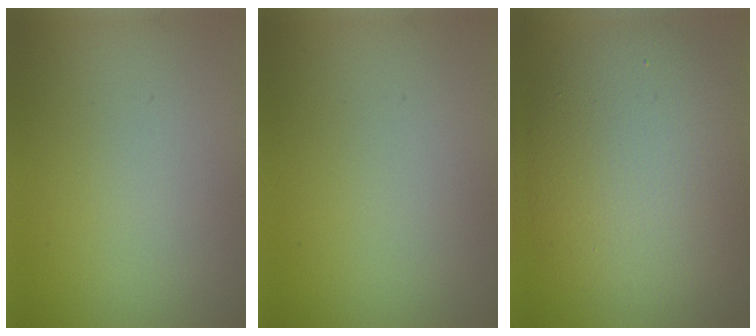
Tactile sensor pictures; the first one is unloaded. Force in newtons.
{"total": 0.0}
{"total": 10.1, "press": 10.1, "slide": 0.5}